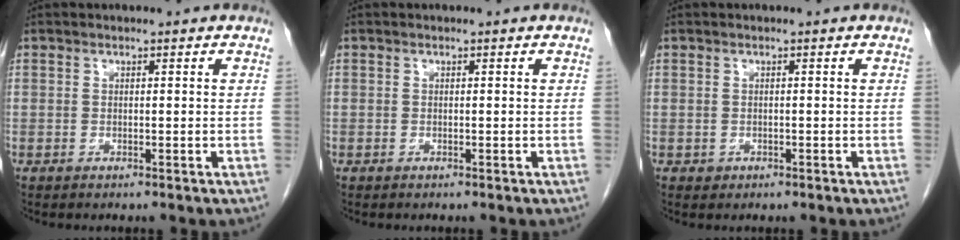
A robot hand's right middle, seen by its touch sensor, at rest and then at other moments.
{"total": 0.0}
{"total": 0.7, "force": [-0.3, 0.6, 0.1], "torque": [-0.004, 0.001, 0.000]}